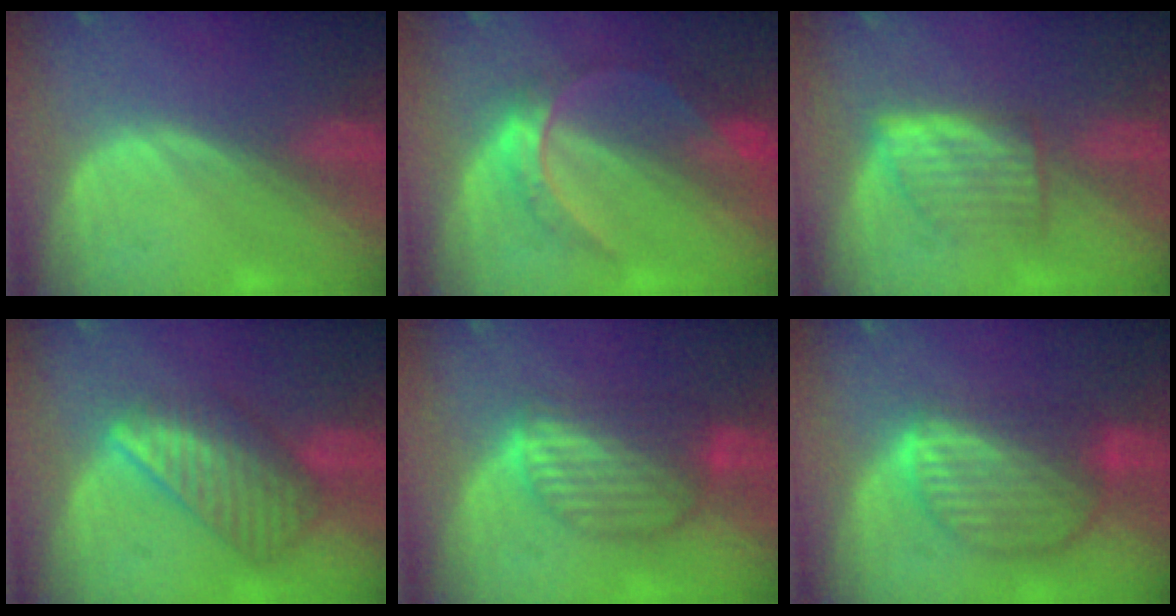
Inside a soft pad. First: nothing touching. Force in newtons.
{"total": 6.5, "press": 5.6, "slide": 3.4}
{"total": 5.2, "press": 5.2, "slide": 0.3}
{"total": 8.4, "press": 7.5, "slide": 3.9}
{"total": 7.4, "press": 7.2, "slide": 1.7}
{"total": 9.2, "press": 7.9, "slide": 4.7}